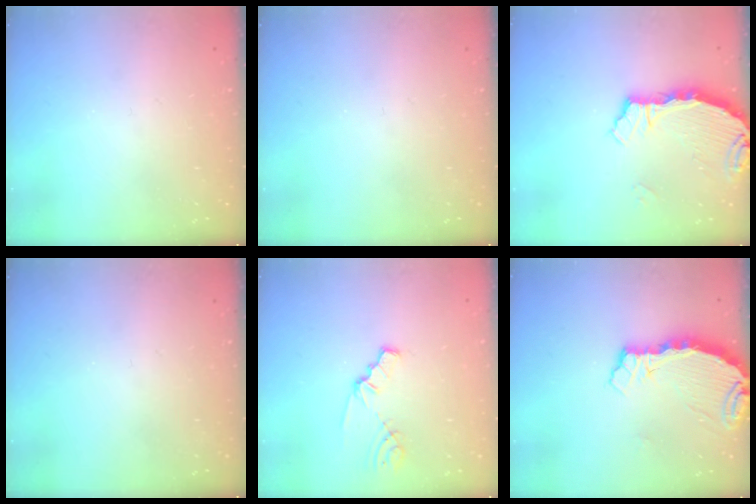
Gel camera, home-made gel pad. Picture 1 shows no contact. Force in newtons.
{"total": 0.0}
{"total": 3.7, "press": 3.7, "slide": 0.4}
{"total": 0.0}
{"total": 1.6, "press": 1.6, "slide": 0.3}
{"total": 5.9, "press": 5.9, "slide": 0.5}